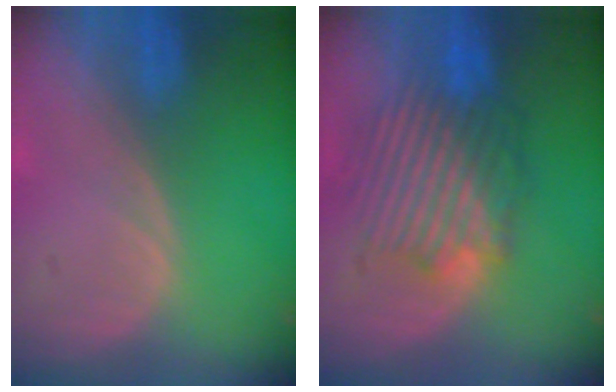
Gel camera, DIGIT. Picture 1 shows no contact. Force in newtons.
{"total": 8.7, "press": 8.6, "slide": 1.6}